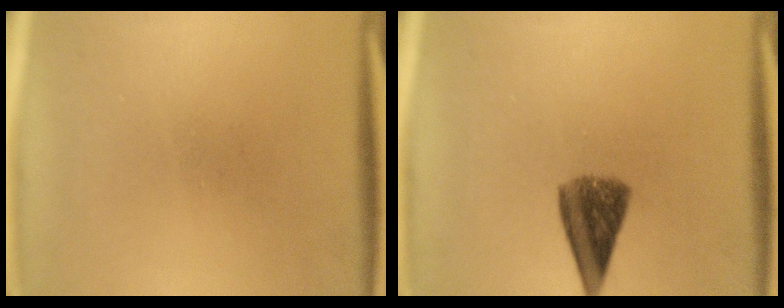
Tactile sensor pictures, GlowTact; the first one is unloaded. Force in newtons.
{"total": 6.9}